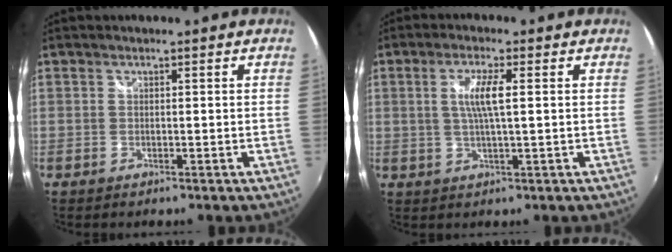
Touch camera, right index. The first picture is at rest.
{"total": 5.3, "force": [0.8, 0.5, 5.2], "torque": [-0.099, -0.003, 0.016]}